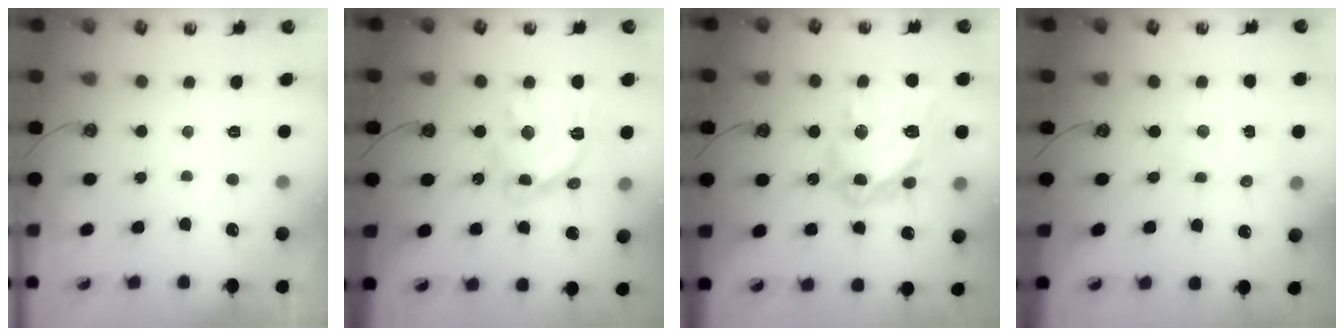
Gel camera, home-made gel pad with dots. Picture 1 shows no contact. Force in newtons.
{"total": 16.3, "press": 16.2, "slide": 1.6}
{"total": 19.9, "press": 19.7, "slide": 2.2}
{"total": 1.0, "press": 1.0, "slide": 0.2}